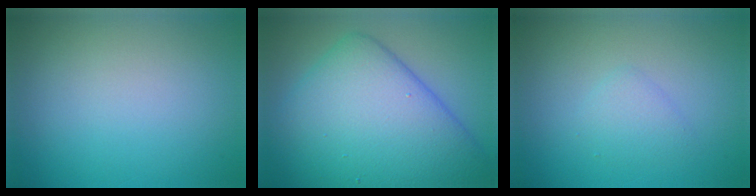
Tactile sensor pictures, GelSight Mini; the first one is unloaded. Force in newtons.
{"total": 11.8, "press": 11.8, "slide": 0.4}
{"total": 1.5, "press": 1.5, "slide": 0.1}